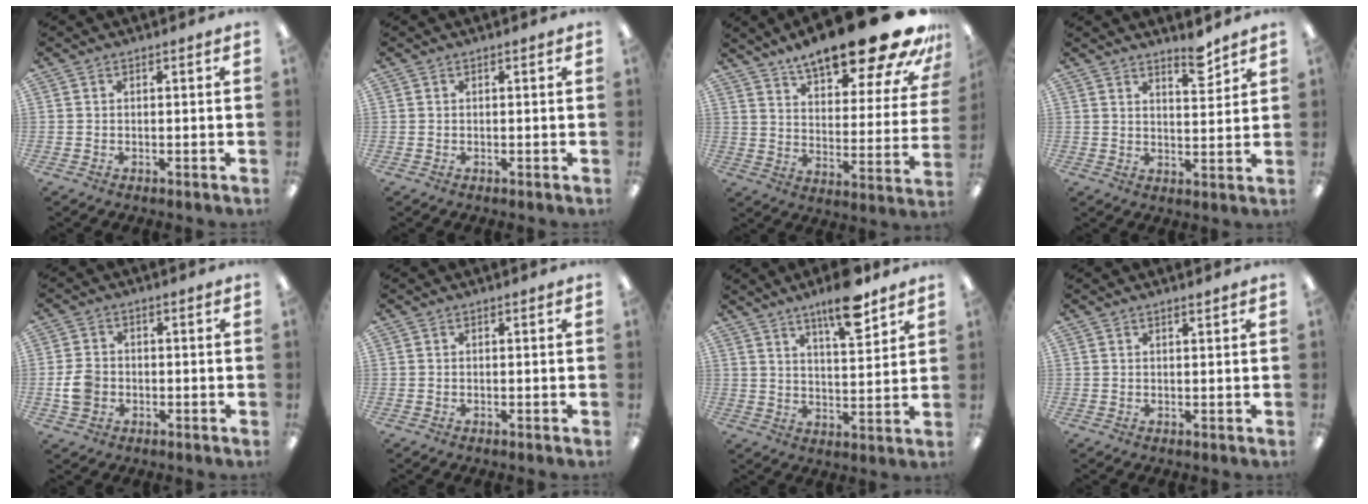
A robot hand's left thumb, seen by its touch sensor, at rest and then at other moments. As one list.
[{"total": 0.0}, {"total": 21.8, "force": [16.8, 5.6, 12.7], "torque": [-0.185, -0.115, 0.272]}, {"total": 6.2, "force": [5.1, 1.7, 3.1], "torque": [-0.025, -0.039, 0.082]}, {"total": 5.5, "force": [-1.1, 4.4, 3.1], "torque": [-0.065, 0.007, -0.020]}, {"total": 0.0}, {"total": 11.3, "force": [8.1, 2.8, 7.3], "torque": [-0.102, -0.047, 0.134]}, {"total": 1.0, "force": [0.9, 0.1, 0.4], "torque": [-0.009, 0.000, 0.016]}]